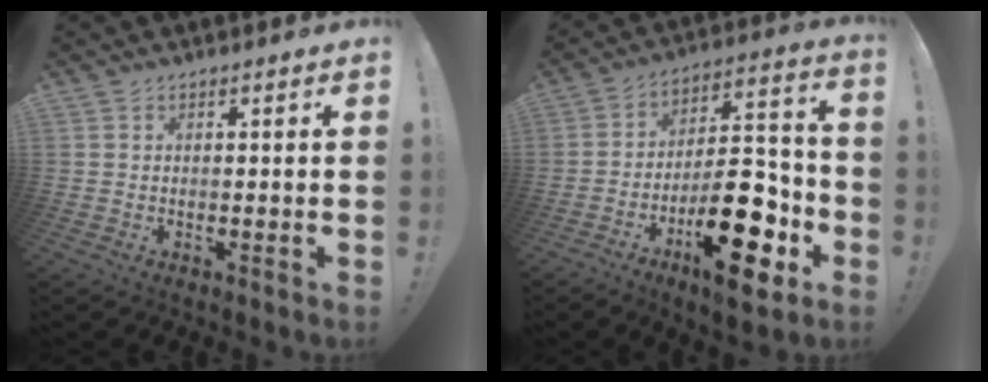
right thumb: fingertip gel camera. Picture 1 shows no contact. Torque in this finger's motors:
{"motor_torque": [2.52, 2.50, 1.56, -1.21, 0.18]}